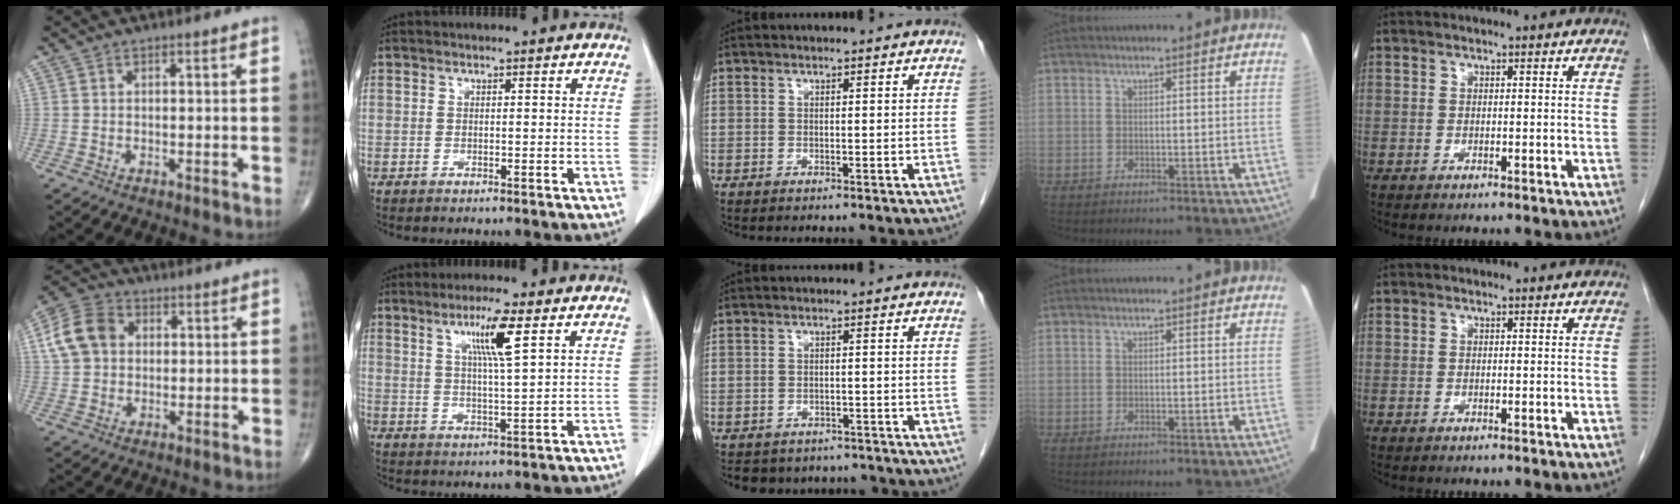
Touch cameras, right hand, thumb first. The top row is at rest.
{"thumb": {"total": 9.7, "force": [1.9, 7.6, 5.6], "torque": [-0.098, 0.015, 0.027]}, "index": {"total": 7.2, "force": [3.3, -0.3, 6.4], "torque": [-0.115, -0.002, 0.058]}, "middle": {"total": 7.9, "force": [-7.0, 3.7, 0.9], "torque": [-0.009, 0.012, -0.078]}}